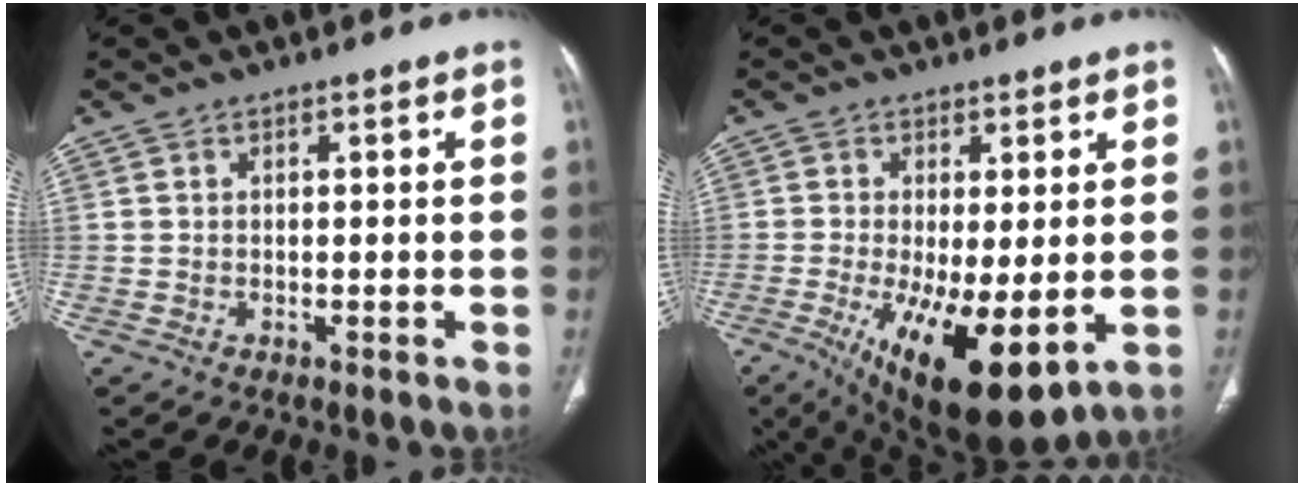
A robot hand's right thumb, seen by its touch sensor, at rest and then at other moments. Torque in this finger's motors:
{"motor_torque": [2.00, 3.00, 0.26, -0.17, 0.43]}